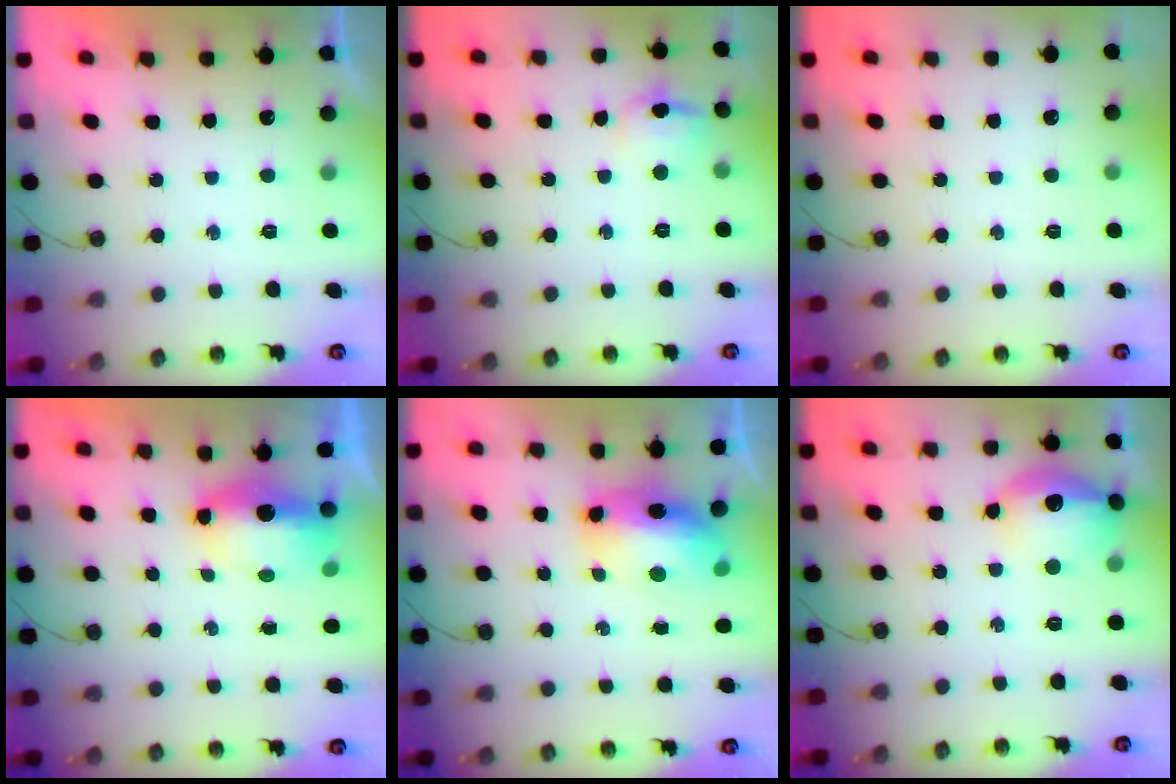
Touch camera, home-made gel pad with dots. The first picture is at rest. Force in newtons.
{"total": 8.4, "press": 8.2, "slide": 1.4}
{"total": 0.0}
{"total": 15.3, "press": 9.2, "slide": 12.2}
{"total": 11.8, "press": 11.7, "slide": 1.0}
{"total": 14.6, "press": 14.6, "slide": 1.1}